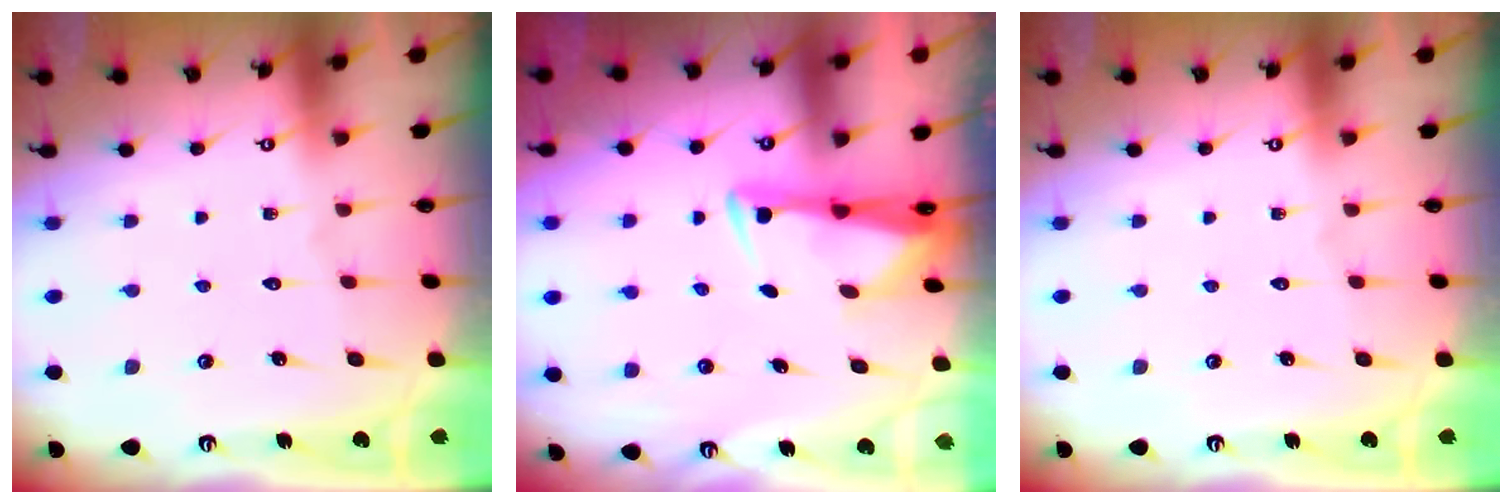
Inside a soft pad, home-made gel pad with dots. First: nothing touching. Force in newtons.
{"total": 3.0, "press": 2.8, "slide": 0.9}
{"total": 0.0}